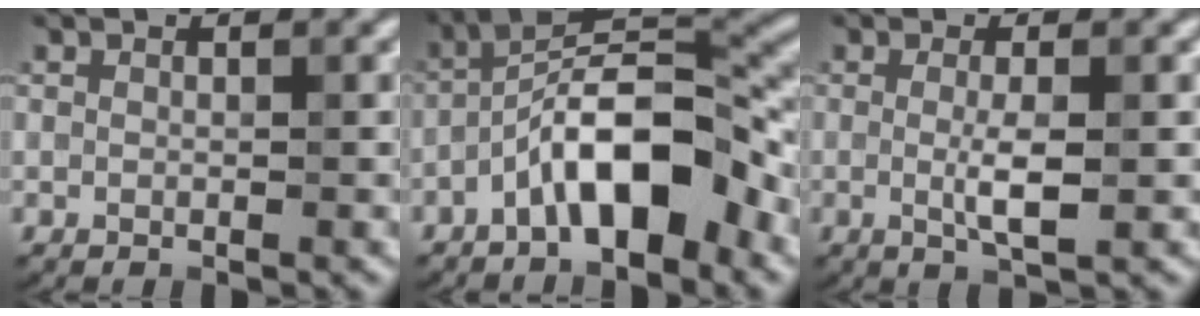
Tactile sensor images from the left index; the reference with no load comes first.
{"total": 8.3, "force": [-3.7, 2.8, 6.9], "torque": [-0.115, 0.022, -0.069]}
{"total": 2.7, "force": [-0.1, 0.5, 2.7], "torque": [-0.052, -0.006, -0.002]}